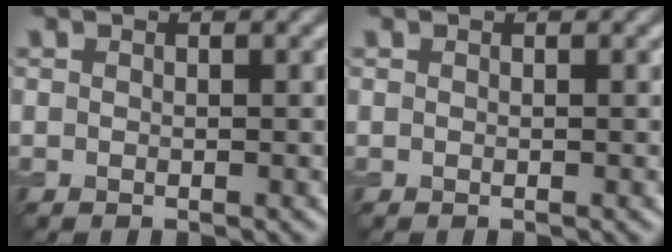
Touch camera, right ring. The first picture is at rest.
{"total": 0.0}